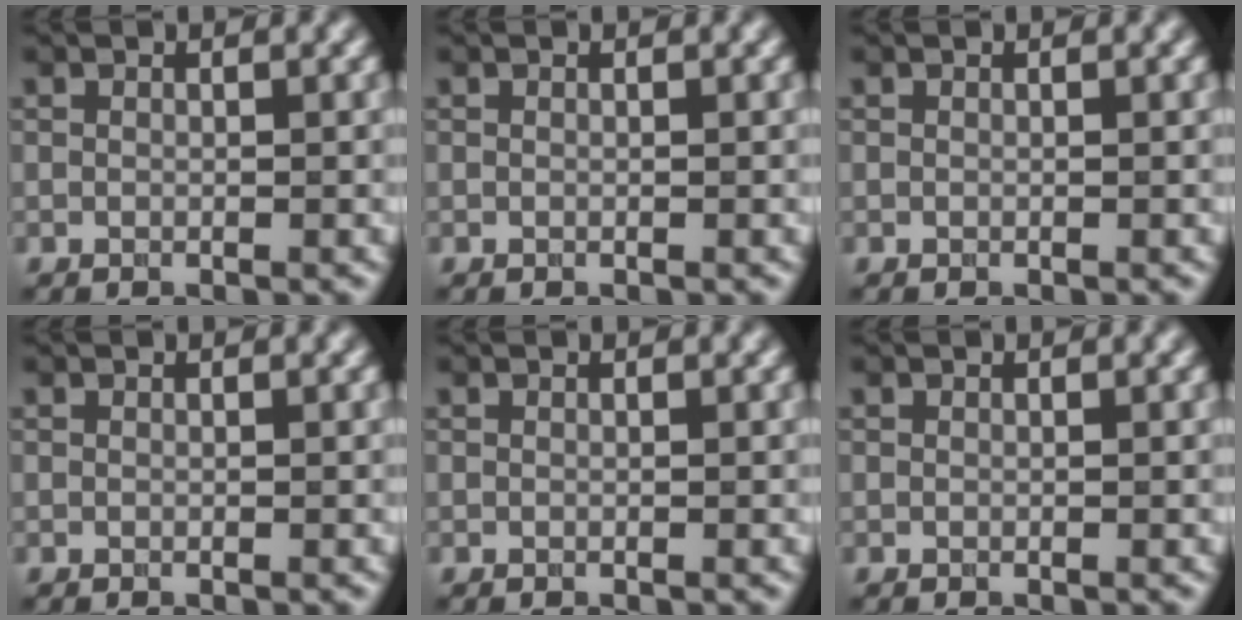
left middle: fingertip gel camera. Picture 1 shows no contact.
{"total": 0.0}
{"total": 0.0}
{"total": 0.0}
{"total": 0.0}
{"total": 0.0}